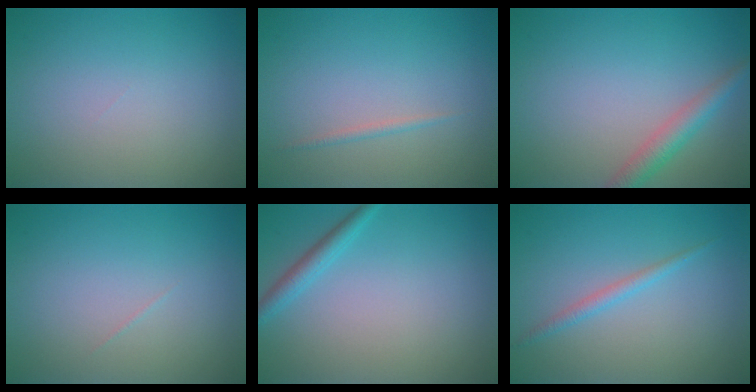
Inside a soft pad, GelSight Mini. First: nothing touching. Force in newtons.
{"total": 0.6, "press": 0.6, "slide": 0.0}
{"total": 2.7, "press": 2.7, "slide": 0.1}
{"total": 0.0}
{"total": 1.8, "press": 1.8, "slide": 0.0}
{"total": 1.3, "press": 1.3, "slide": 0.1}